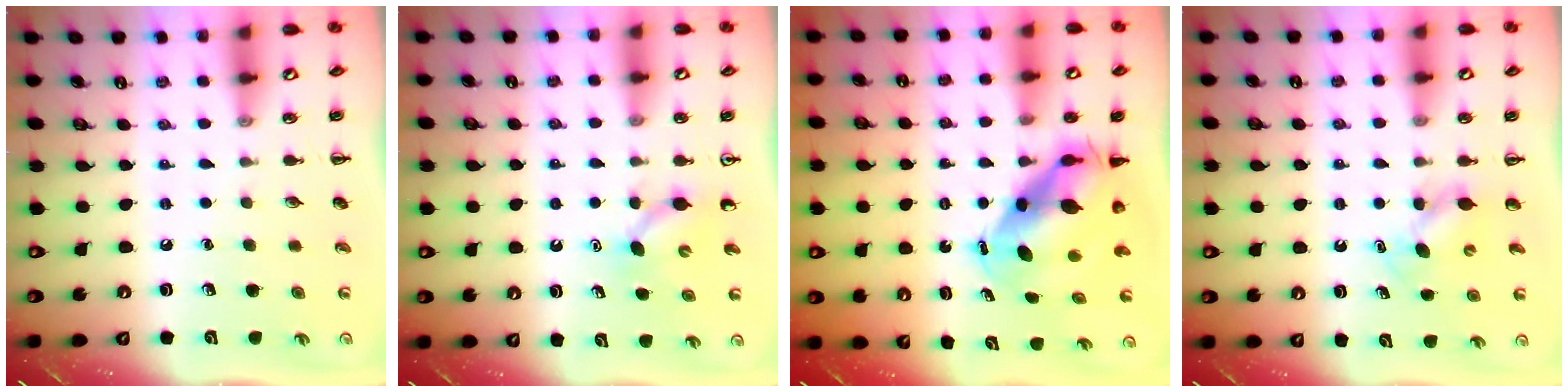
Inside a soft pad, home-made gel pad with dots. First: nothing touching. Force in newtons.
{"total": 2.9, "press": 2.7, "slide": 1.1}
{"total": 8.8, "press": 8.5, "slide": 2.2}
{"total": 4.4, "press": 4.3, "slide": 0.8}